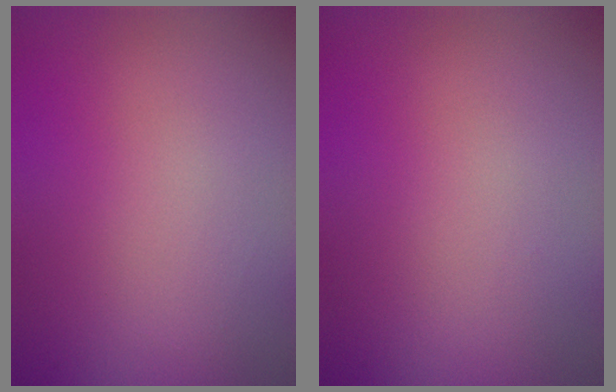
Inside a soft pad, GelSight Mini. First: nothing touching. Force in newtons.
{"total": 0.0}